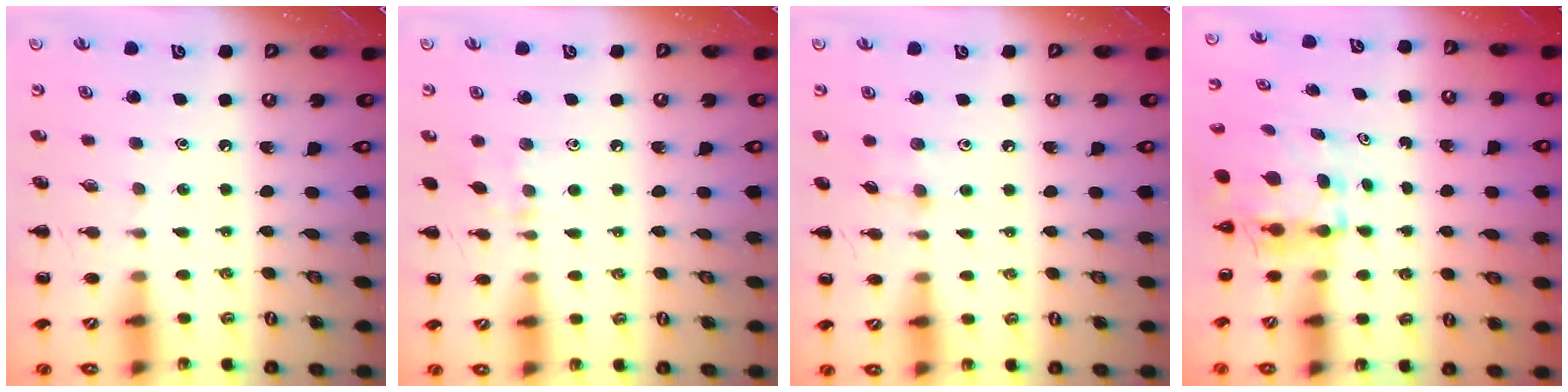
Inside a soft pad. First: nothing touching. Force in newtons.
{"total": 4.4, "press": 4.2, "slide": 1.4}
{"total": 3.6, "press": 3.4, "slide": 1.3}
{"total": 4.2, "press": 4.2, "slide": 0.3}